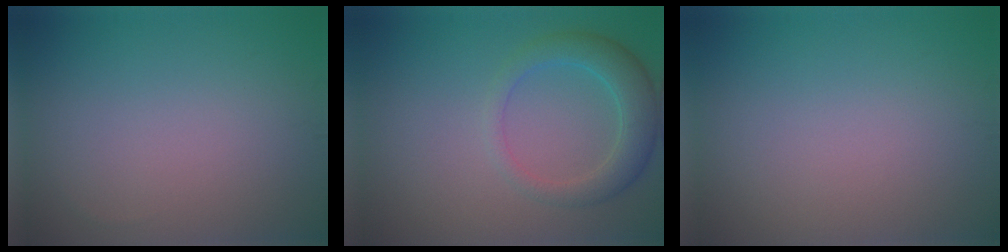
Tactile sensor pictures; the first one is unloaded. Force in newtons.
{"total": 3.8, "press": 3.8, "slide": 0.2}
{"total": 0.0}